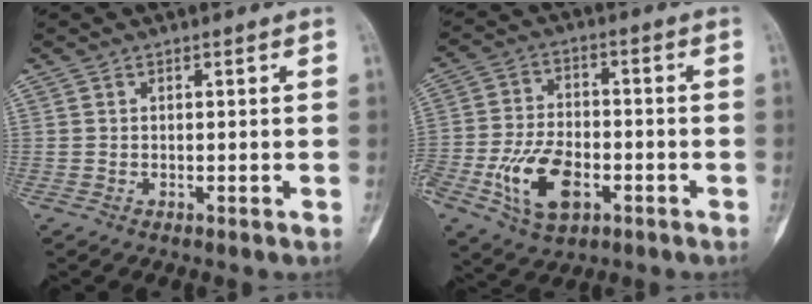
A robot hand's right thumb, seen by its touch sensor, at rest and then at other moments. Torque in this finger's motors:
{"motor_torque": [1.87, 1.73, 1.02, -1.06, 0.18]}